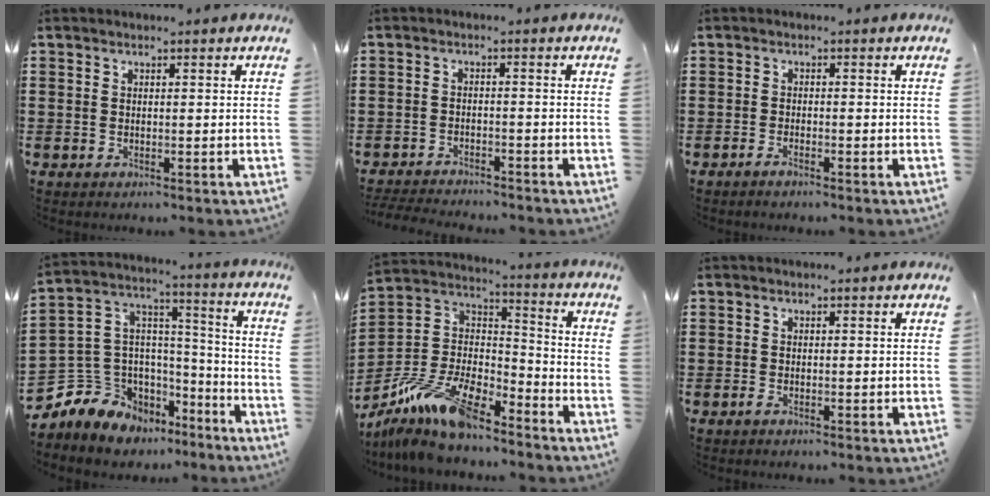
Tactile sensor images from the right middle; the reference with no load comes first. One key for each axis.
{"total": 3.1, "fx": -3.0, "fy": 0.2, "fz": 0.2, "tx": -0.015, "ty": -0.004, "tz": -0.066}
{"total": 0.9, "fx": -0.8, "fy": -0.1, "fz": 0.4, "tx": -0.009, "ty": -0.003, "tz": -0.014}
{"total": 8.0, "fx": -5.3, "fy": 5.9, "fz": -0.3, "tx": -0.047, "ty": -0.017, "tz": -0.105}
{"total": 13.0, "fx": -10.5, "fy": 3.7, "fz": 6.9, "tx": -0.141, "ty": 0.027, "tz": -0.202}
{"total": 0.5, "fx": -0.3, "fy": 0.1, "fz": 0.4, "tx": -0.008, "ty": -0.004, "tz": -0.005}